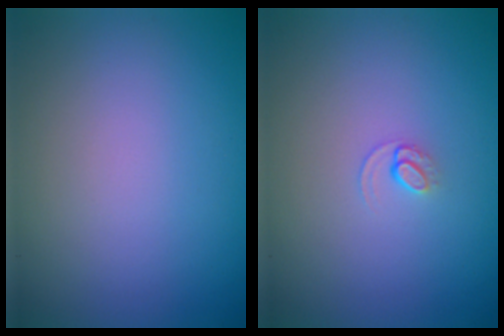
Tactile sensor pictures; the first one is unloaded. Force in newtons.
{"total": 0.9, "press": 0.4, "slide": 0.8}